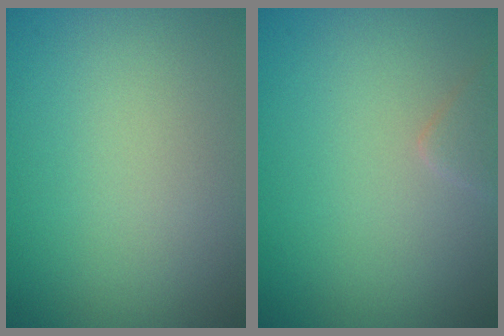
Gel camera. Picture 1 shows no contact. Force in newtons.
{"total": 1.2, "press": 1.2, "slide": 0.1}